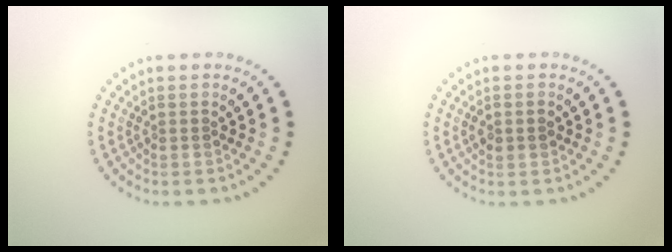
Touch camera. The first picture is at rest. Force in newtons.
{"total": 1.6, "press": 1.6, "slide": 0.1}